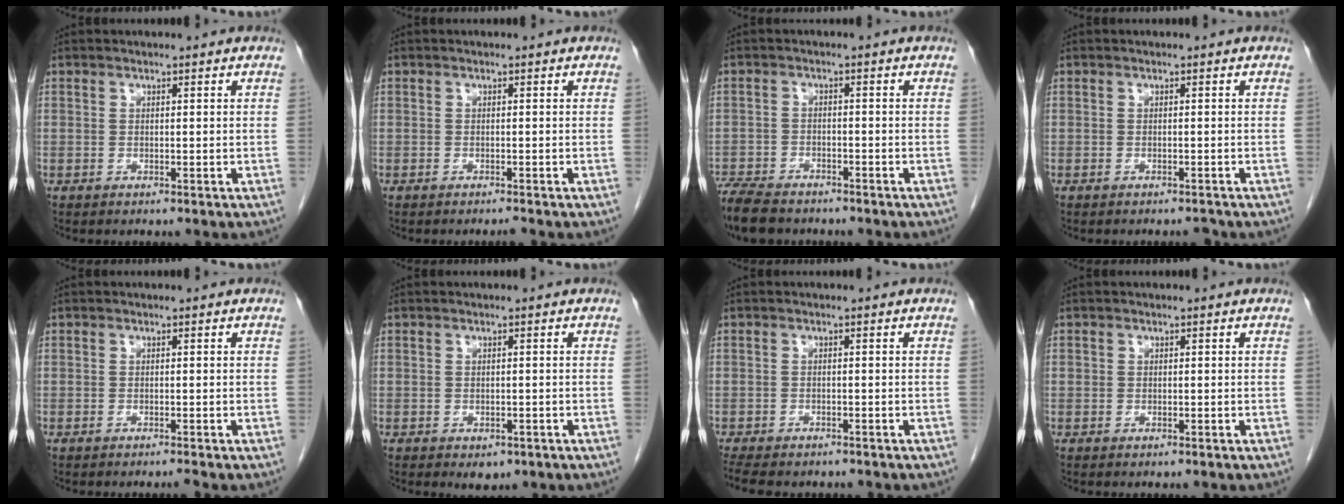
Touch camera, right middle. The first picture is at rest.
{"total": 0.5, "force": [-0.5, -0.1, 0.1], "torque": [-0.003, -0.001, -0.008]}
{"total": 8.3, "force": [-7.0, 2.9, 3.4], "torque": [-0.057, -0.014, -0.117]}
{"total": 0.8, "force": [-0.8, 0.1, 0.2], "torque": [-0.005, -0.001, -0.011]}
{"total": 0.6, "force": [-0.5, -0.3, 0.2], "torque": [-0.004, 0.000, -0.009]}
{"total": 2.3, "force": [-1.3, 1.4, 1.2], "torque": [-0.010, 0.001, -0.006]}
{"total": 8.4, "force": [-7.0, 3.0, 3.6], "torque": [-0.063, -0.003, -0.097]}
{"total": 0.6, "force": [-0.2, 0.6, 0.2], "torque": [-0.002, 0.003, -0.002]}